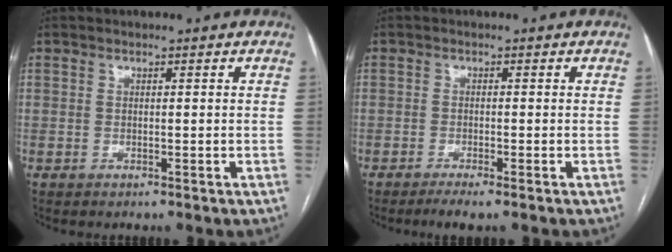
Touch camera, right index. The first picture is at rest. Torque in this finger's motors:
{"motor_torque": [0.05, -0.03, -0.02, 0.02]}